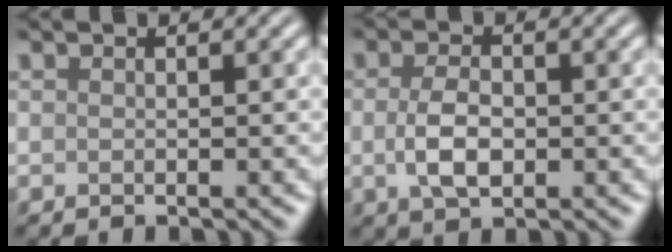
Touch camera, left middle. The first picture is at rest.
{"total": 3.4, "force": [-0.4, 1.9, 2.8], "torque": [-0.060, -0.002, -0.005]}